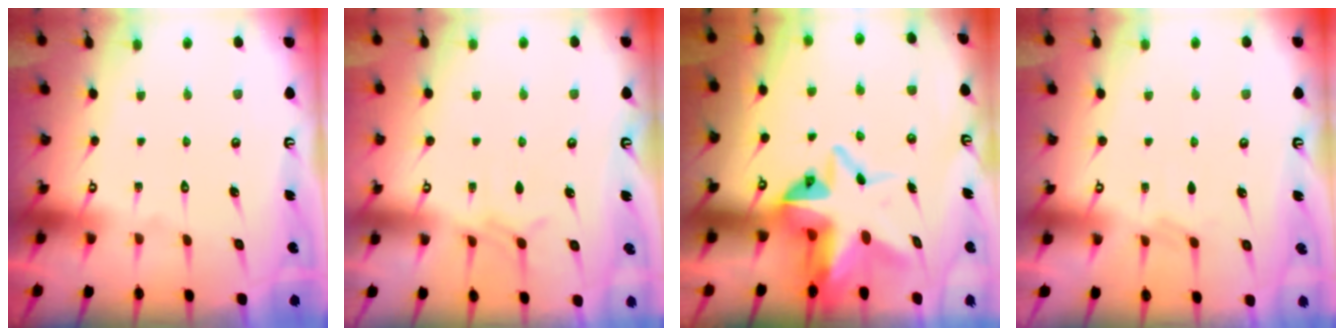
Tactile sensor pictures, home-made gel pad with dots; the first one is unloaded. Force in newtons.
{"total": 3.6, "press": 3.5, "slide": 0.4}
{"total": 9.8, "press": 9.7, "slide": 1.0}
{"total": 2.6, "press": 2.5, "slide": 0.5}